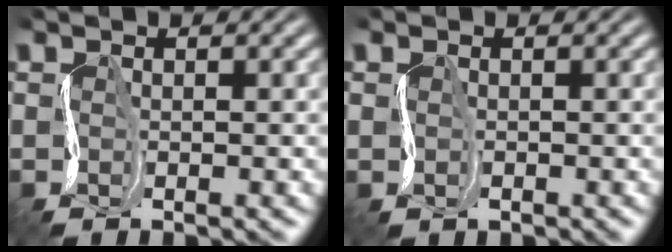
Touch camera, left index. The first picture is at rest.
{"total": 1.2, "force": [0.0, 0.3, -1.1], "torque": [0.011, 0.001, -0.001]}